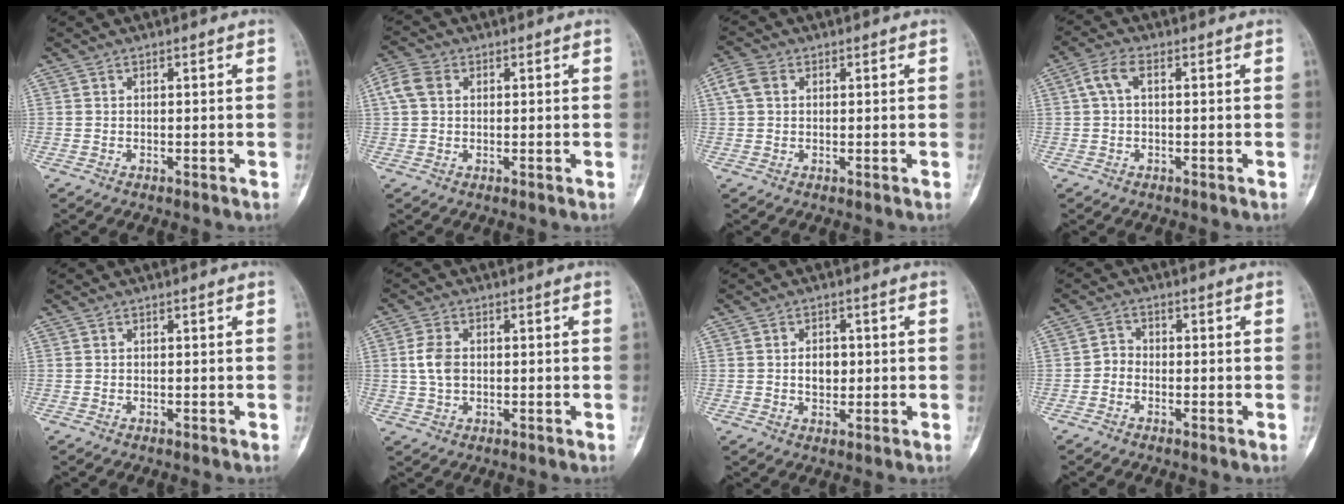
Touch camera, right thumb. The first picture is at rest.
{"total": 4.7, "force": [1.2, 3.5, 2.9], "torque": [-0.068, 0.015, 0.020]}
{"total": 3.7, "force": [1.1, 2.8, 2.2], "torque": [-0.051, 0.012, 0.020]}
{"total": 3.9, "force": [0.7, 1.8, 3.4], "torque": [-0.075, 0.015, 0.010]}
{"total": 0.0}
{"total": 4.8, "force": [0.4, 3.2, 3.6], "torque": [-0.072, 0.005, 0.005]}
{"total": 3.9, "force": [0.2, 2.8, 2.7], "torque": [-0.026, 0.003, 0.004]}
{"total": 2.2, "force": [-1.0, 1.7, 0.9], "torque": [-0.004, 0.010, -0.027]}